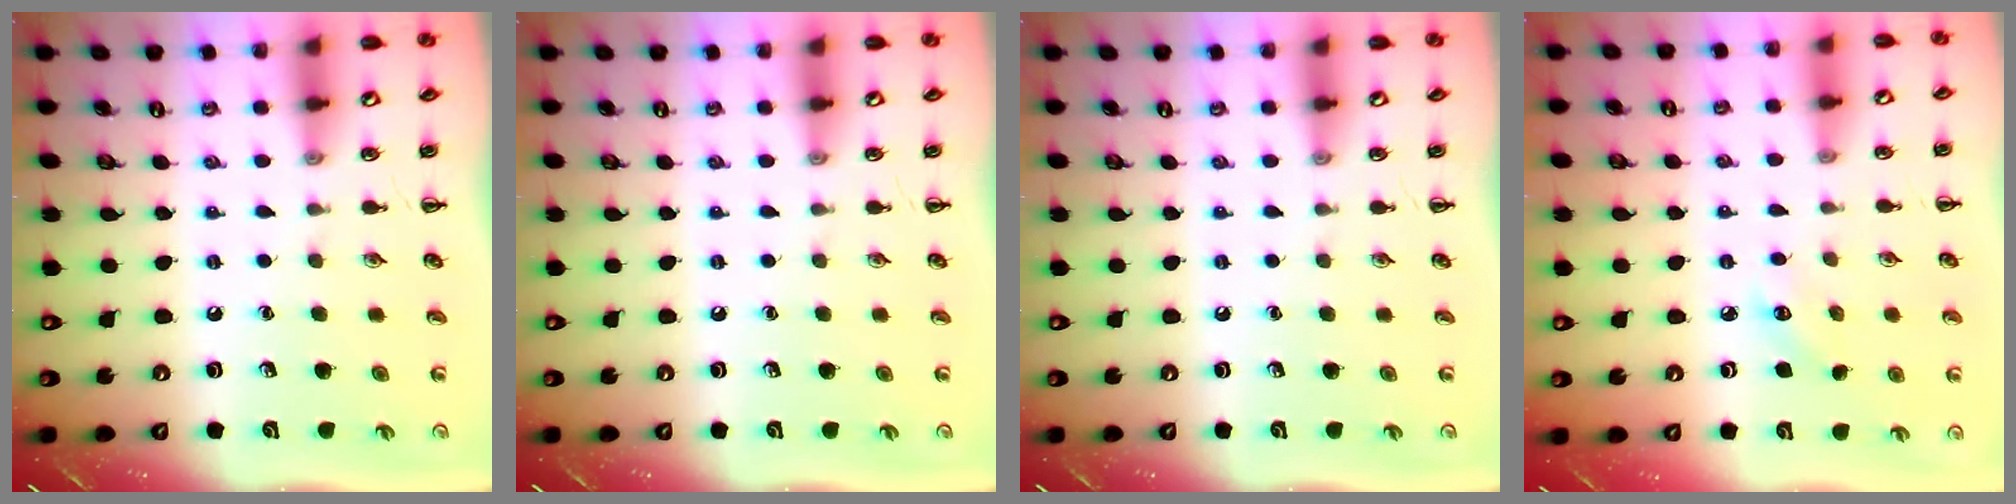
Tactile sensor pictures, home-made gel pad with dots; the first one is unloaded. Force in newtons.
{"total": 0.0}
{"total": 0.0}
{"total": 3.9, "press": 3.7, "slide": 1.1}